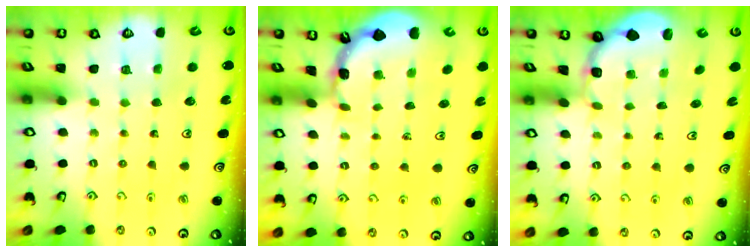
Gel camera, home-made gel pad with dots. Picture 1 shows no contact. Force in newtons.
{"total": 1.7, "press": 1.7, "slide": 0.1}
{"total": 1.7, "press": 1.5, "slide": 0.7}